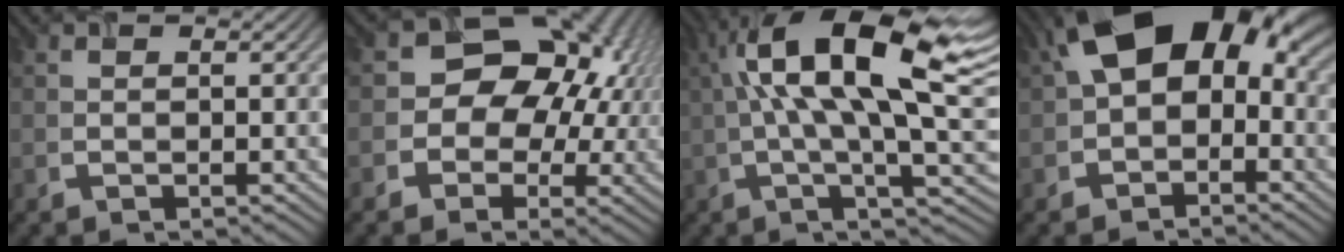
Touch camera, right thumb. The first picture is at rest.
{"total": 13.4, "force": [1.3, 11.0, 7.6], "torque": [-0.102, 0.017, -0.014]}
{"total": 17.1, "force": [3.9, 4.6, 16.0], "torque": [-0.287, 0.030, 0.075]}
{"total": 12.5, "force": [2.0, 8.2, 9.3], "torque": [-0.153, 0.007, 0.023]}